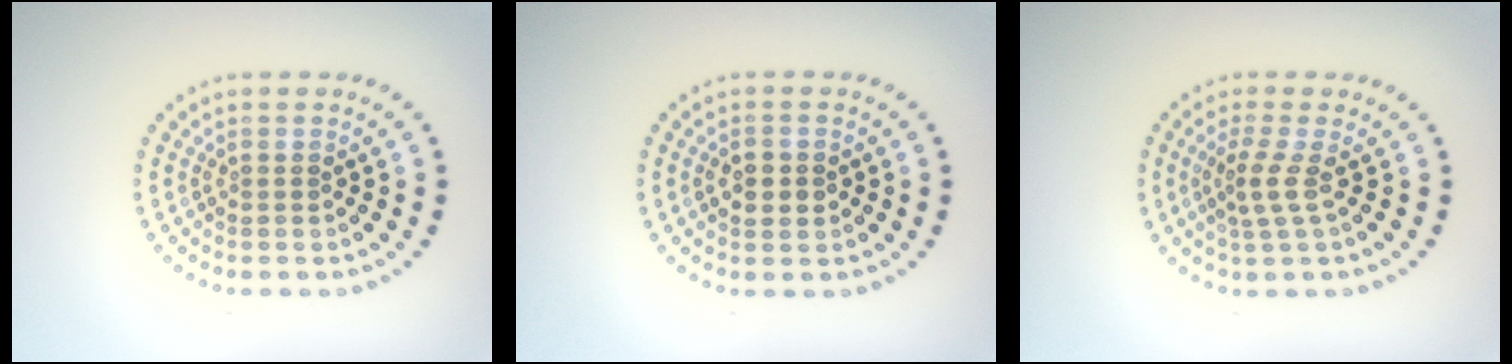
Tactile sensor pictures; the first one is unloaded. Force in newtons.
{"total": 2.5, "press": 2.5, "slide": 0.0}
{"total": 2.2, "press": 1.5, "slide": 1.6}